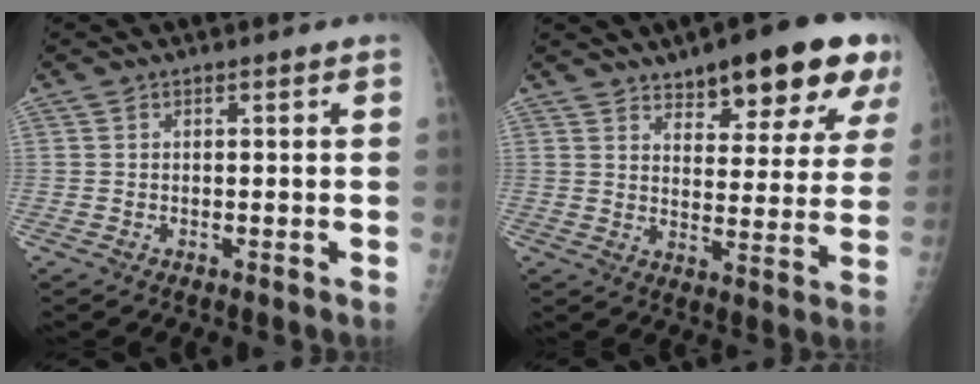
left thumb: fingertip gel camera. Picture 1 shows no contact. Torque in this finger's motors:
{"motor_torque": [0.41, 0.37, 0.11, -0.35, 0.10]}